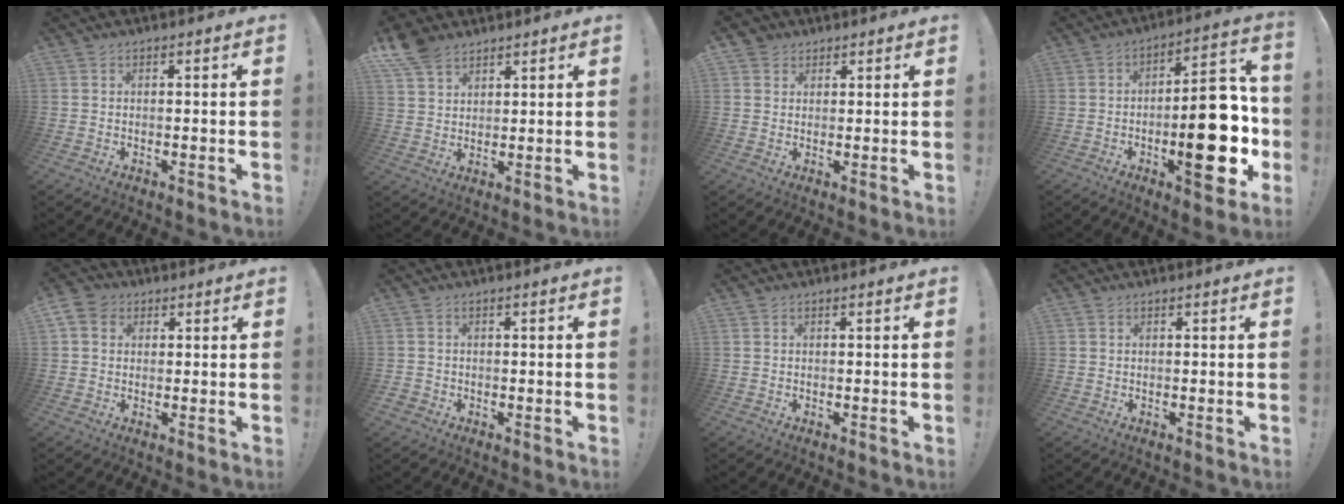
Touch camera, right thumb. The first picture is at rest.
{"total": 7.4, "force": [5.6, 4.2, 2.7], "torque": [-0.048, -0.028, 0.109]}
{"total": 3.3, "force": [2.0, 2.6, 0.4], "torque": [-0.003, -0.006, 0.036]}
{"total": 22.1, "force": [-4.8, 8.7, 19.7], "torque": [-0.252, 0.026, -0.064]}
{"total": 5.9, "force": [2.1, 4.9, 2.7], "torque": [-0.051, 0.000, 0.040]}
{"total": 1.6, "force": [-0.9, 1.4, 0.3], "torque": [-0.012, 0.007, -0.015]}
{"total": 0.0}
{"total": 0.0}